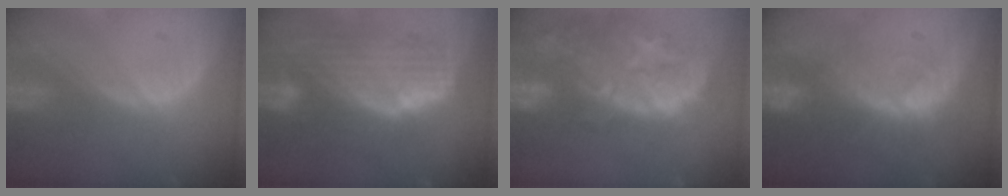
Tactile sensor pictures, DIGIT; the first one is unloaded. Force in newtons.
{"total": 10.2, "press": 8.9, "slide": 4.9}
{"total": 15.1, "press": 12.0, "slide": 9.2}
{"total": 8.1, "press": 7.4, "slide": 3.3}